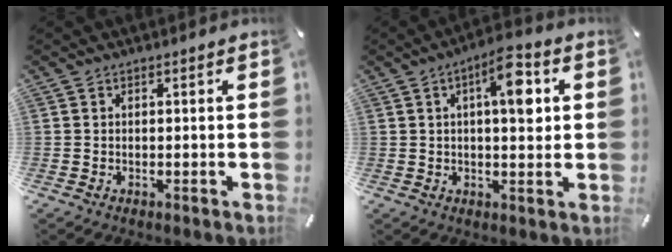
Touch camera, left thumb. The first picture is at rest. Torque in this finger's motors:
{"motor_torque": [0.20, 0.07, 0.09, 0.02, 0.04]}